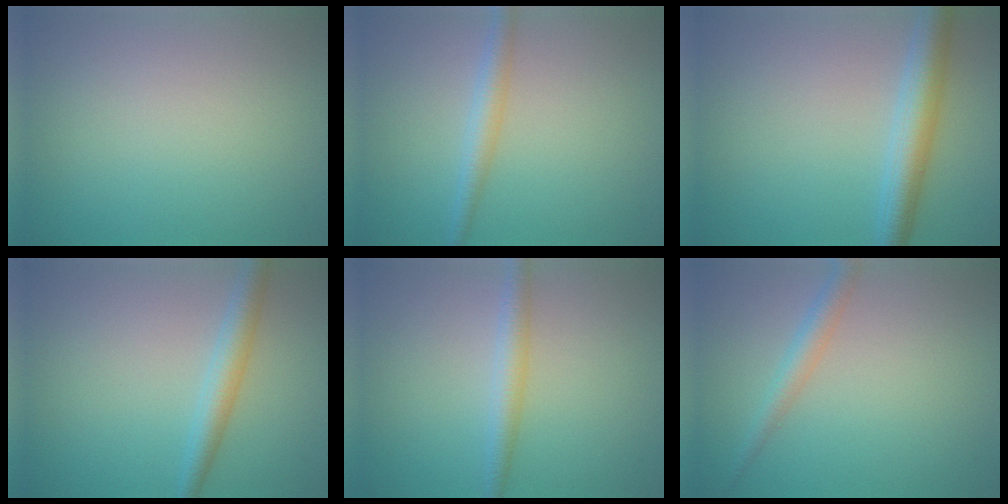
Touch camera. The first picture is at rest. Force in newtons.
{"total": 2.4, "press": 2.4, "slide": 0.0}
{"total": 4.3, "press": 4.3, "slide": 0.1}
{"total": 2.7, "press": 2.7, "slide": 0.1}
{"total": 2.3, "press": 2.3, "slide": 0.0}
{"total": 2.2, "press": 2.2, "slide": 0.1}